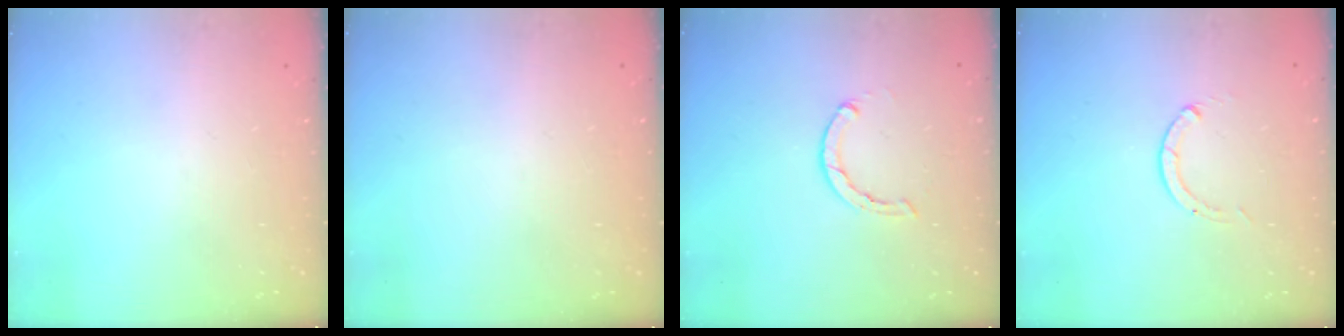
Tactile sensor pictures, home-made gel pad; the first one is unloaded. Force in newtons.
{"total": 2.4, "press": 2.4, "slide": 0.2}
{"total": 1.5, "press": 1.5, "slide": 0.2}
{"total": 0.0}